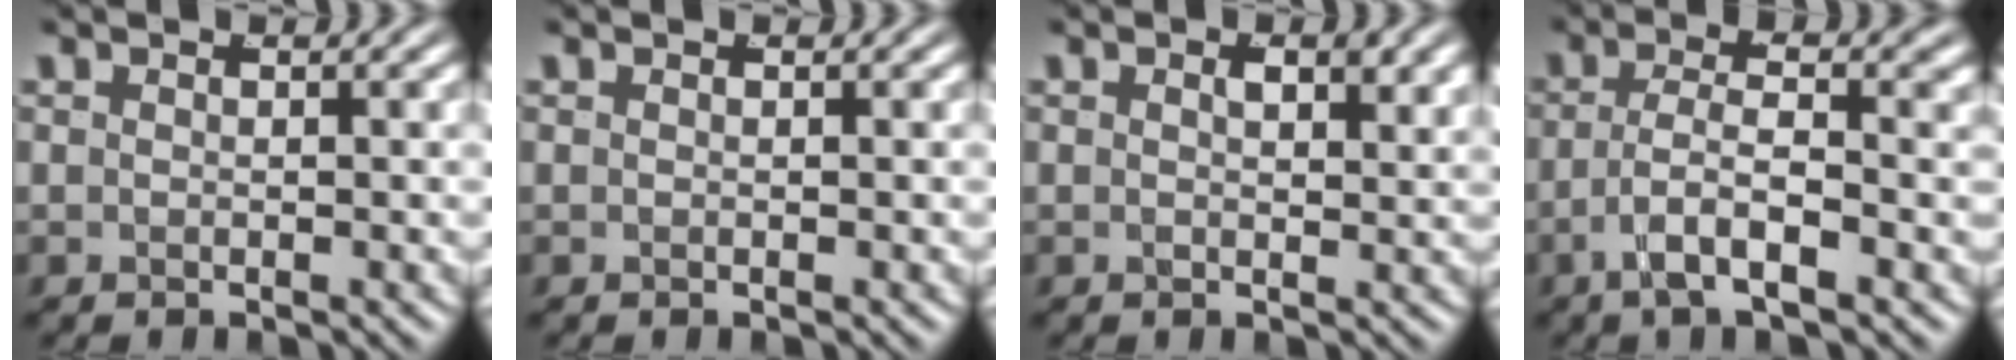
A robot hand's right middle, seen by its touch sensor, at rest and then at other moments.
{"total": 0.0}
{"total": 1.3, "force": [0.3, -0.2, 1.2], "torque": [-0.016, -0.003, 0.007]}
{"total": 3.9, "force": [-1.3, 0.9, 3.5], "torque": [-0.069, -0.013, -0.018]}